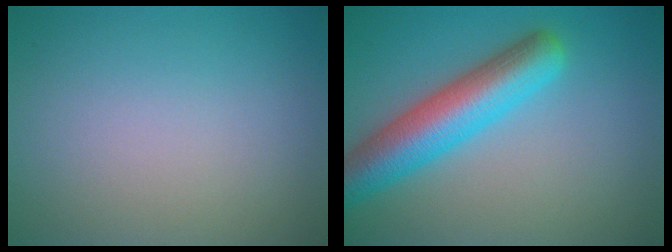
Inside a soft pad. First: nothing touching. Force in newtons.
{"total": 6.9, "press": 6.9, "slide": 0.2}